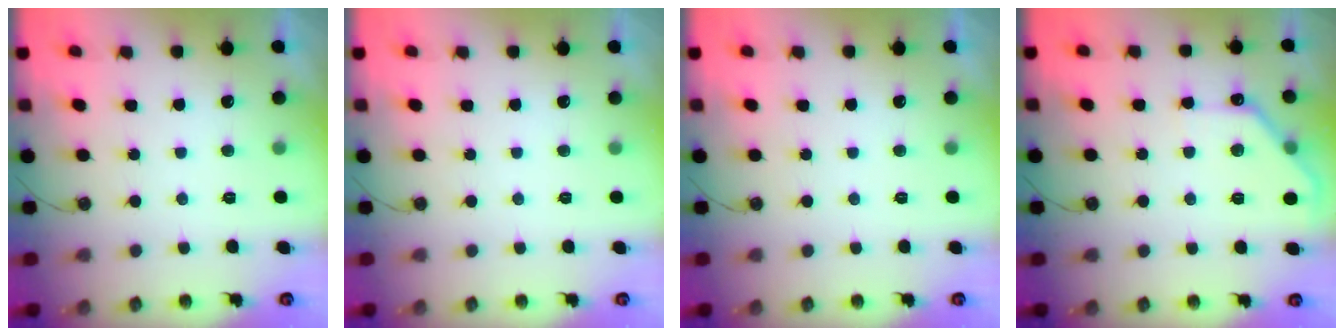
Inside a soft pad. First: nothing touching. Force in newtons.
{"total": 0.0}
{"total": 0.0}
{"total": 9.4, "press": 9.4, "slide": 0.4}